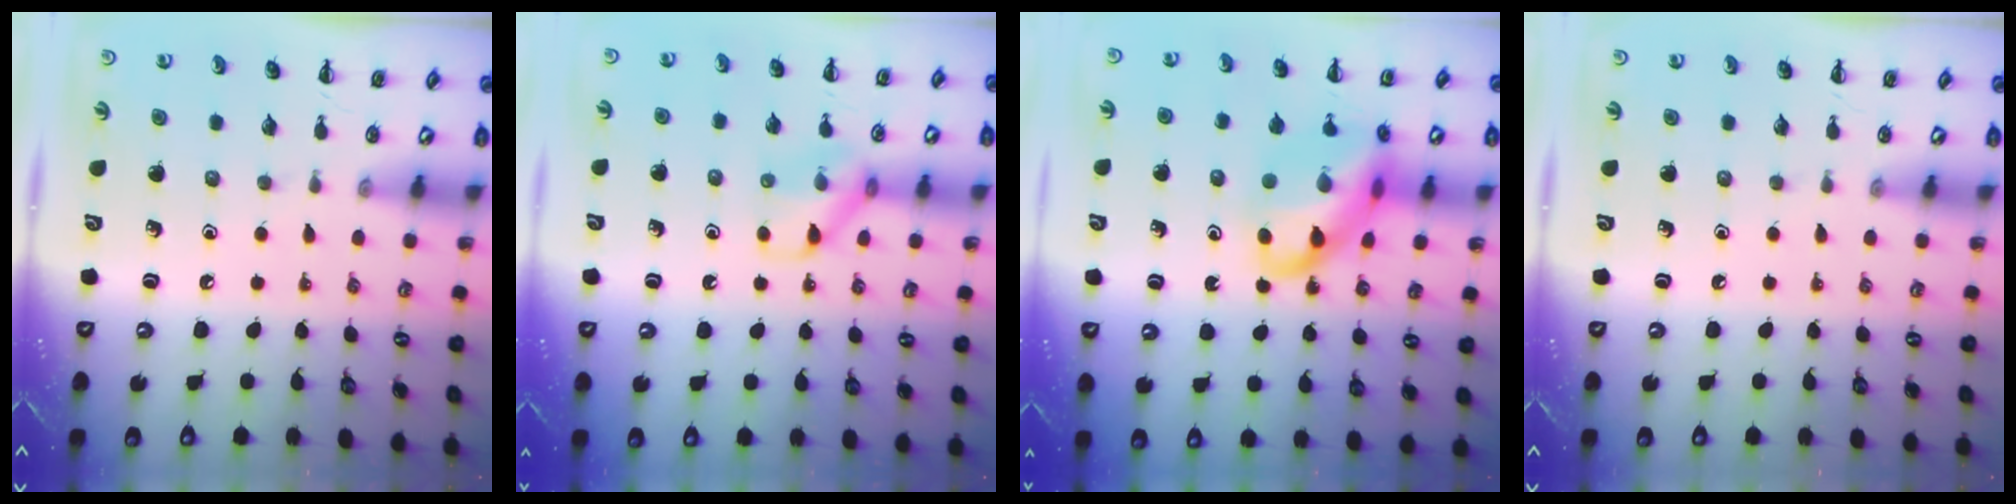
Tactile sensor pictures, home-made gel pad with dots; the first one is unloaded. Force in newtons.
{"total": 9.3, "press": 9.3, "slide": 0.1}
{"total": 14.9, "press": 14.7, "slide": 2.7}
{"total": 0.0}